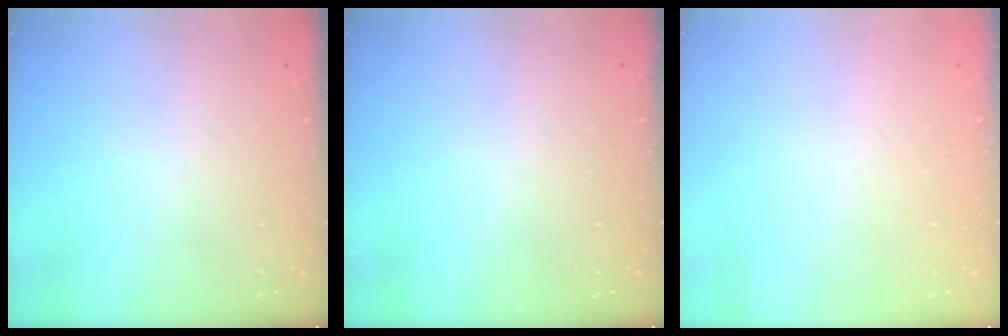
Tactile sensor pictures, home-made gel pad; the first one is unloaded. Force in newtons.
{"total": 0.0}
{"total": 0.0}